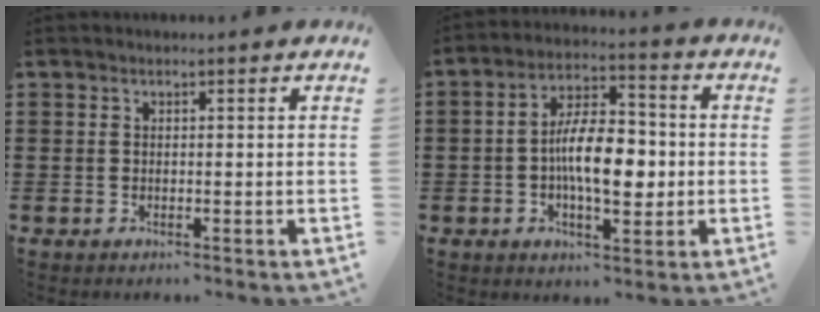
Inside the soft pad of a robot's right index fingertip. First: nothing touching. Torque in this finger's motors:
{"motor_torque": [1.33, 0.81, 1.05, 0.21]}